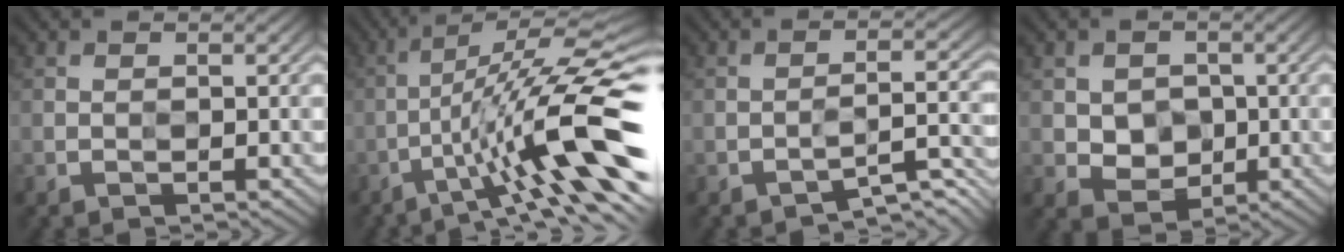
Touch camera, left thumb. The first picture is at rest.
{"total": 14.5, "force": [-4.2, 2.6, 13.7], "torque": [-0.198, 0.018, -0.059]}
{"total": 3.7, "force": [-3.2, 0.2, 1.9], "torque": [-0.005, 0.025, -0.055]}
{"total": 3.2, "force": [0.9, 3.1, 0.2], "torque": [-0.015, -0.002, 0.016]}